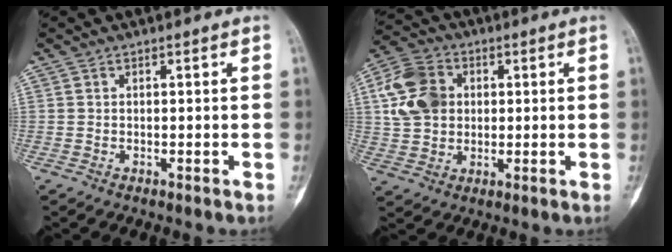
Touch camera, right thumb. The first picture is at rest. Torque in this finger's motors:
{"motor_torque": [-0.02, 0.27, 0.81, 0.24, 0.09]}